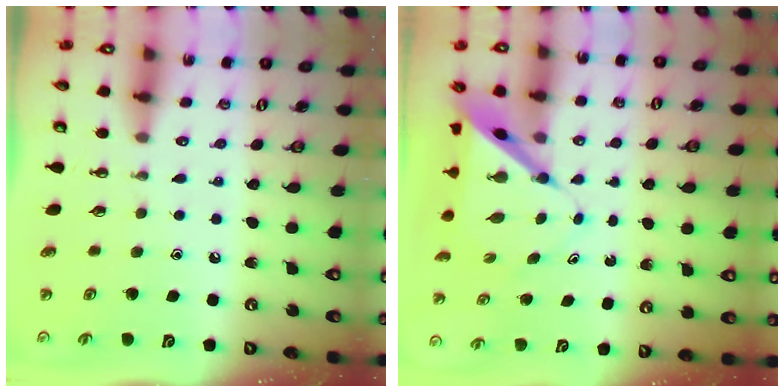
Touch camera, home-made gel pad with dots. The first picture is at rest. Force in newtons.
{"total": 7.0, "press": 7.0, "slide": 0.7}